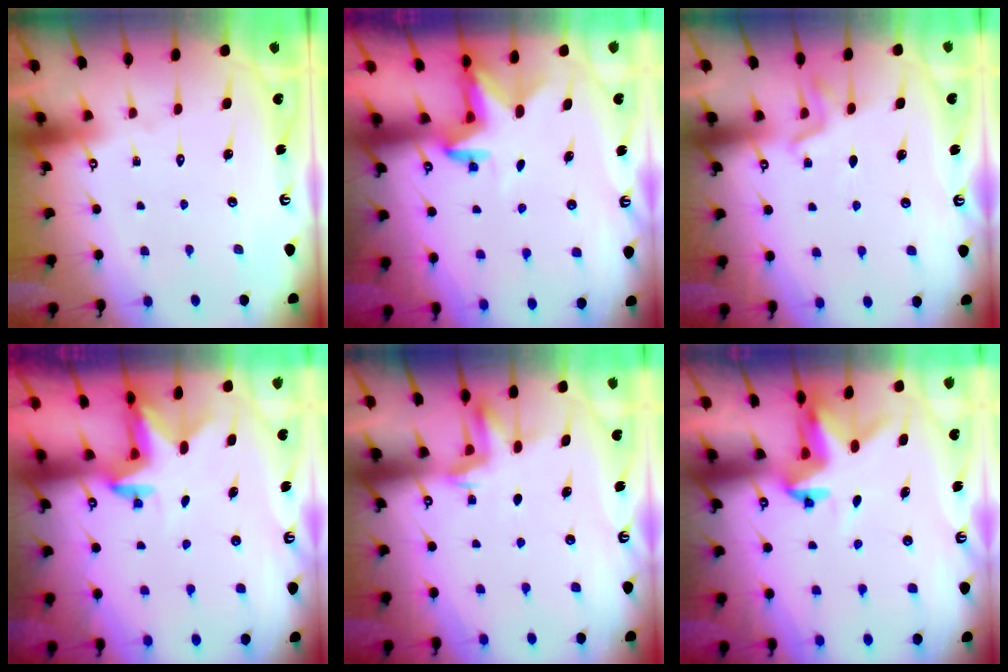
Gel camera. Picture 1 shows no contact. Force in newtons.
{"total": 2.9, "press": 2.9, "slide": 0.1}
{"total": 5.3, "press": 5.0, "slide": 1.9}
{"total": 2.4, "press": 2.4, "slide": 0.3}
{"total": 3.1, "press": 3.0, "slide": 0.4}
{"total": 3.7, "press": 3.7, "slide": 0.2}